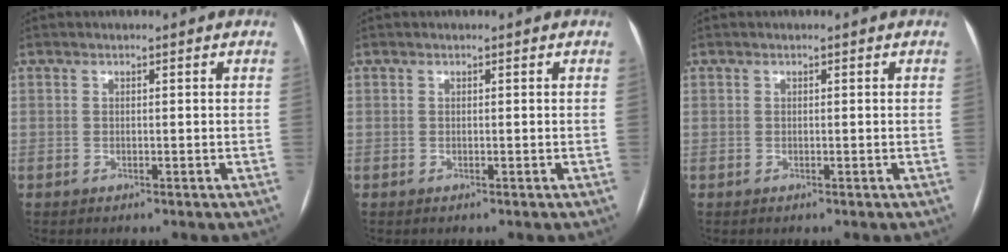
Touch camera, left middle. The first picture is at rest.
{"total": 0.0}
{"total": 0.0}